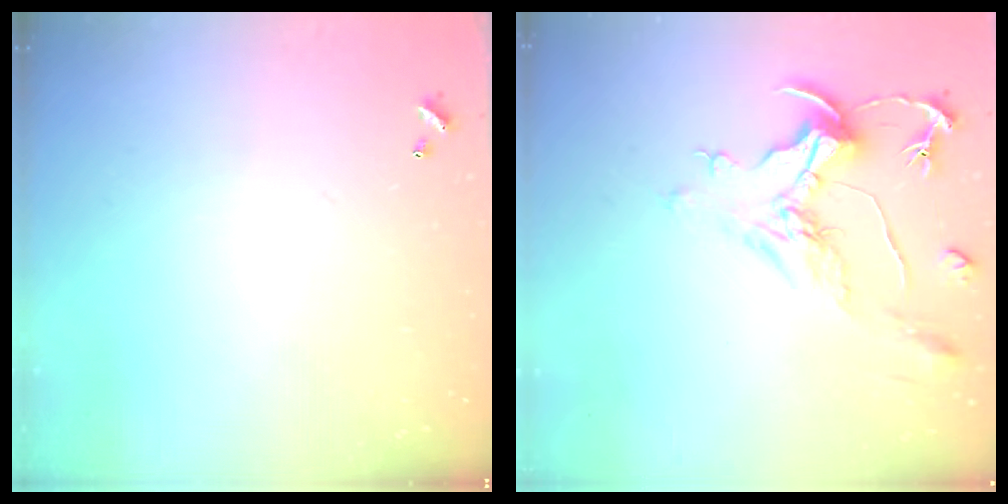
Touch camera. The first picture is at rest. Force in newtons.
{"total": 2.1, "press": 1.6, "slide": 1.4}